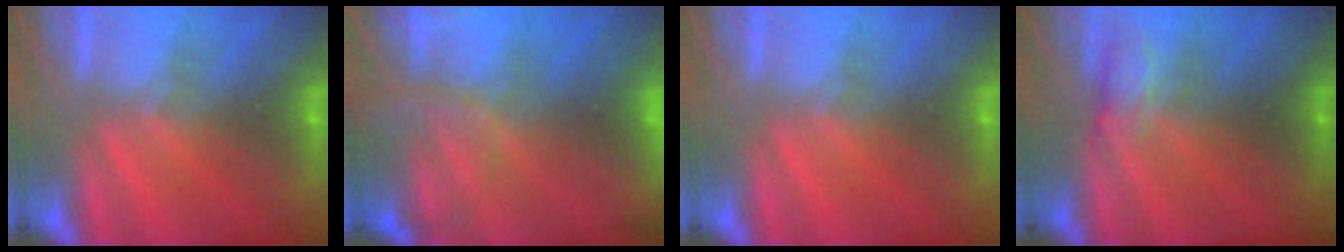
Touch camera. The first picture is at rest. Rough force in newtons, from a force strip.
{"total": 6.7}
{"total": 0.0}
{"total": 2.4}